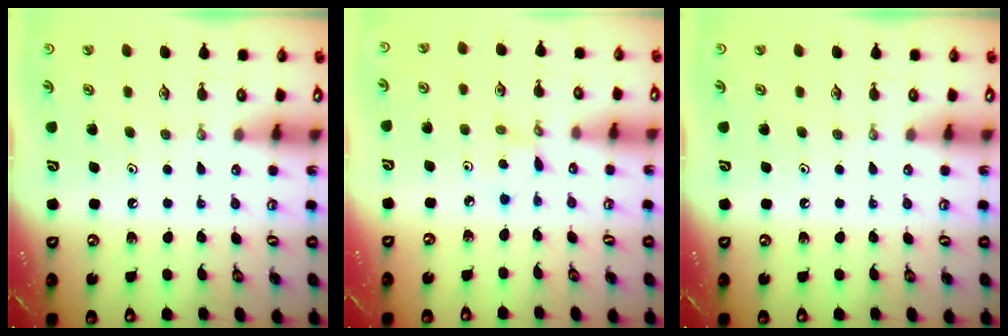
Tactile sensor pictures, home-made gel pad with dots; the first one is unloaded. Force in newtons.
{"total": 2.1, "press": 2.1, "slide": 0.3}
{"total": 0.0}